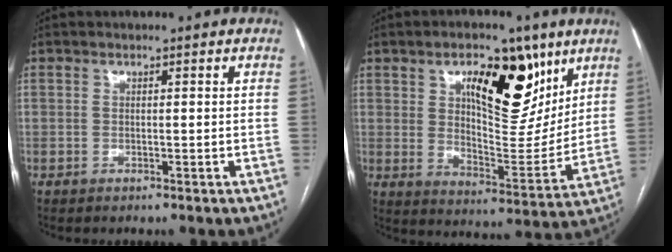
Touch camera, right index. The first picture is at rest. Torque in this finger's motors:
{"motor_torque": [0.70, 0.57, 0.35, 0.11]}